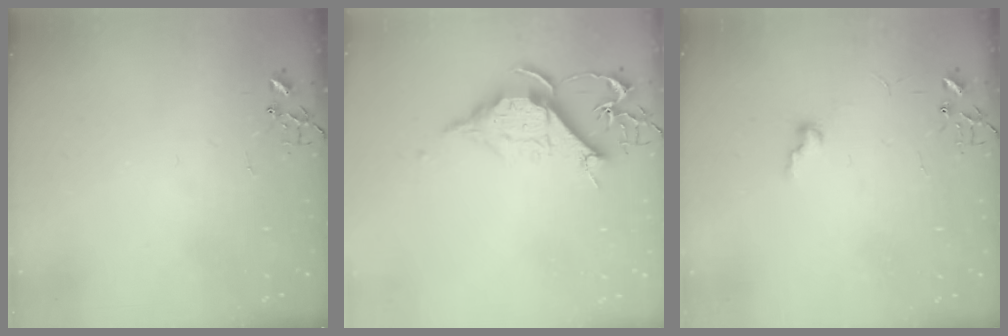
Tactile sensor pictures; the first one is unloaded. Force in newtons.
{"total": 12.3, "press": 12.2, "slide": 1.3}
{"total": 6.2, "press": 6.2, "slide": 0.8}